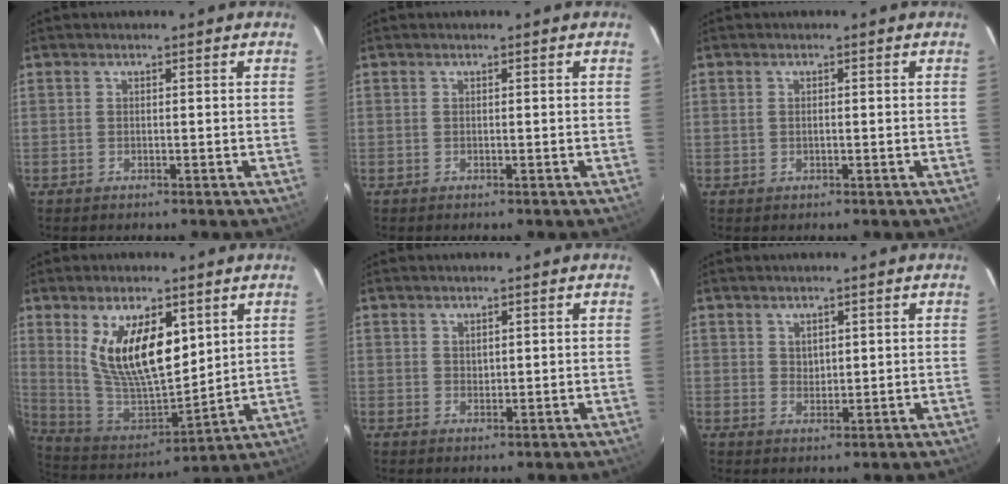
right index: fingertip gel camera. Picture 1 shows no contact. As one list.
[{"total": 0.0}, {"total": 0.7, "force": [0.0, 0.4, 0.5], "torque": [-0.008, 0.003, 0.001]}, {"total": 16.4, "force": [6.3, 7.2, 13.4], "torque": [-0.249, -0.009, 0.135]}, {"total": 1.3, "force": [0.9, 0.8, 0.4], "torque": [-0.002, 0.002, 0.017]}, {"total": 2.2, "force": [1.3, 1.6, 0.8], "torque": [-0.008, 0.002, 0.026]}]